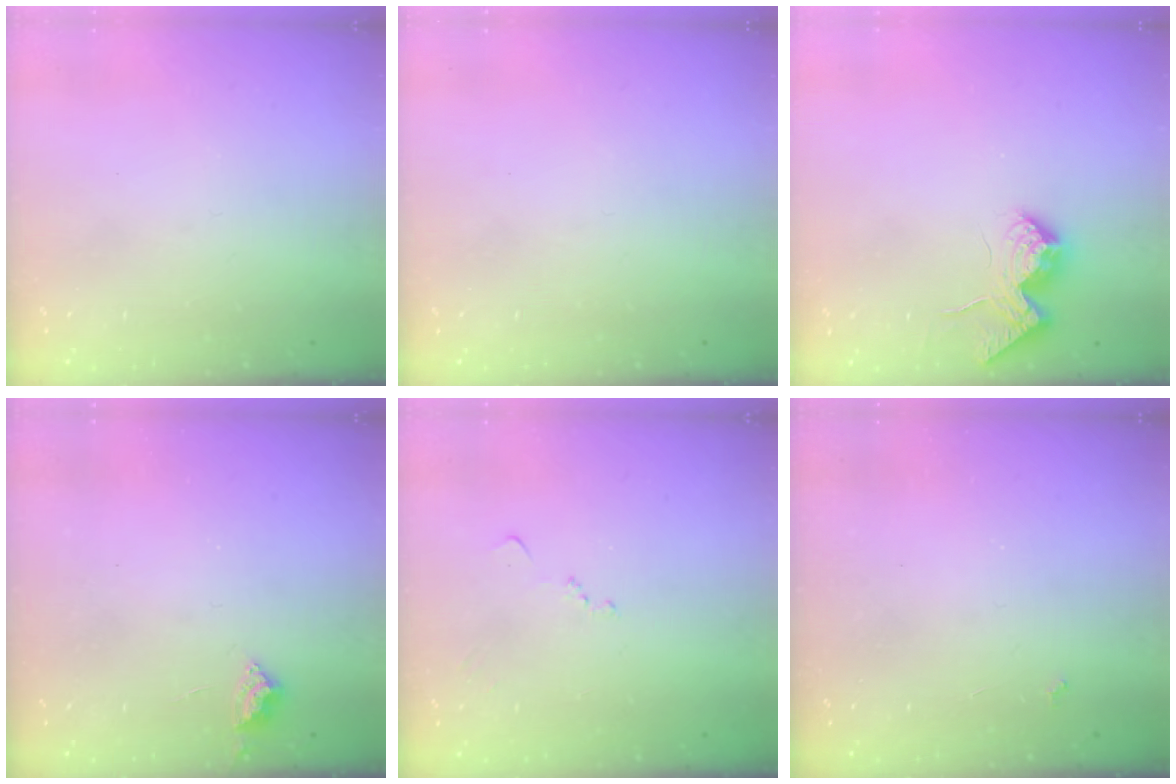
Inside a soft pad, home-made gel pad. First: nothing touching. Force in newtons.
{"total": 0.0}
{"total": 16.7, "press": 16.7, "slide": 0.5}
{"total": 2.9, "press": 2.8, "slide": 0.4}
{"total": 6.6, "press": 6.5, "slide": 0.8}
{"total": 2.3, "press": 2.3, "slide": 0.4}